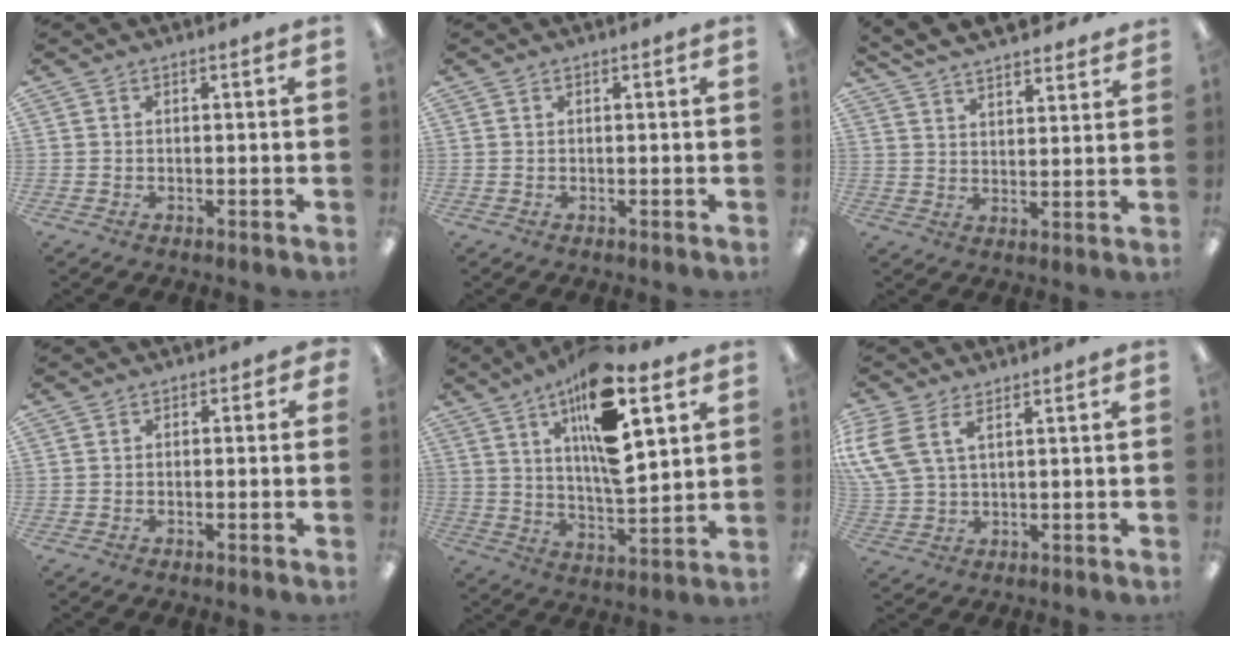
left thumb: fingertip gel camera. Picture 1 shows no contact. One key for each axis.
{"total": 0.0}
{"total": 6.6, "fx": 6.3, "fy": 1.1, "fz": 1.4, "tx": -0.041, "ty": -0.040, "tz": 0.114}
{"total": 1.3, "fx": -1.0, "fy": 0.7, "fz": 0.4, "tx": -0.007, "ty": 0.005, "tz": -0.020}
{"total": 18.4, "fx": 9.2, "fy": 6.3, "fz": 14.7, "tx": -0.242, "ty": -0.039, "tz": 0.149}
{"total": 7.0, "fx": 3.8, "fy": 3.3, "fz": 4.9, "tx": -0.116, "ty": -0.010, "tz": 0.070}